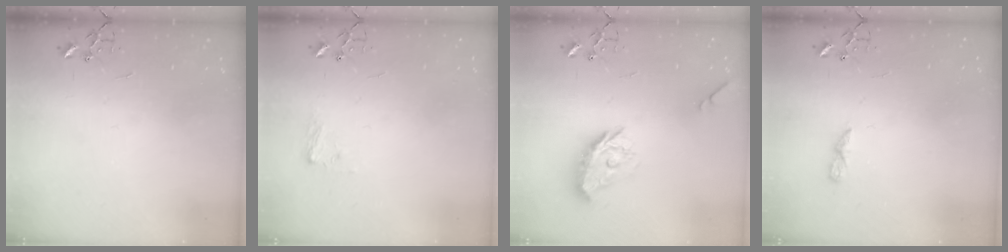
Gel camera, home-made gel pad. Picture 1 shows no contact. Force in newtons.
{"total": 7.2, "press": 7.2, "slide": 0.5}
{"total": 12.2, "press": 12.2, "slide": 0.7}
{"total": 5.5, "press": 5.4, "slide": 0.4}